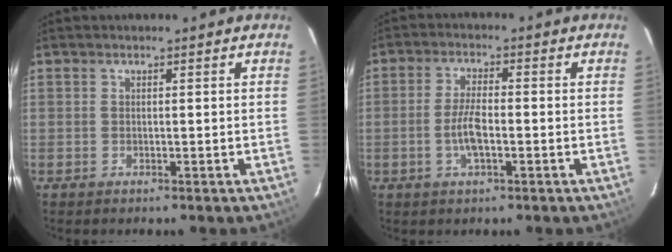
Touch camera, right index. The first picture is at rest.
{"total": 5.3, "force": [-1.5, 1.7, 4.7], "torque": [-0.099, 0.001, -0.030]}